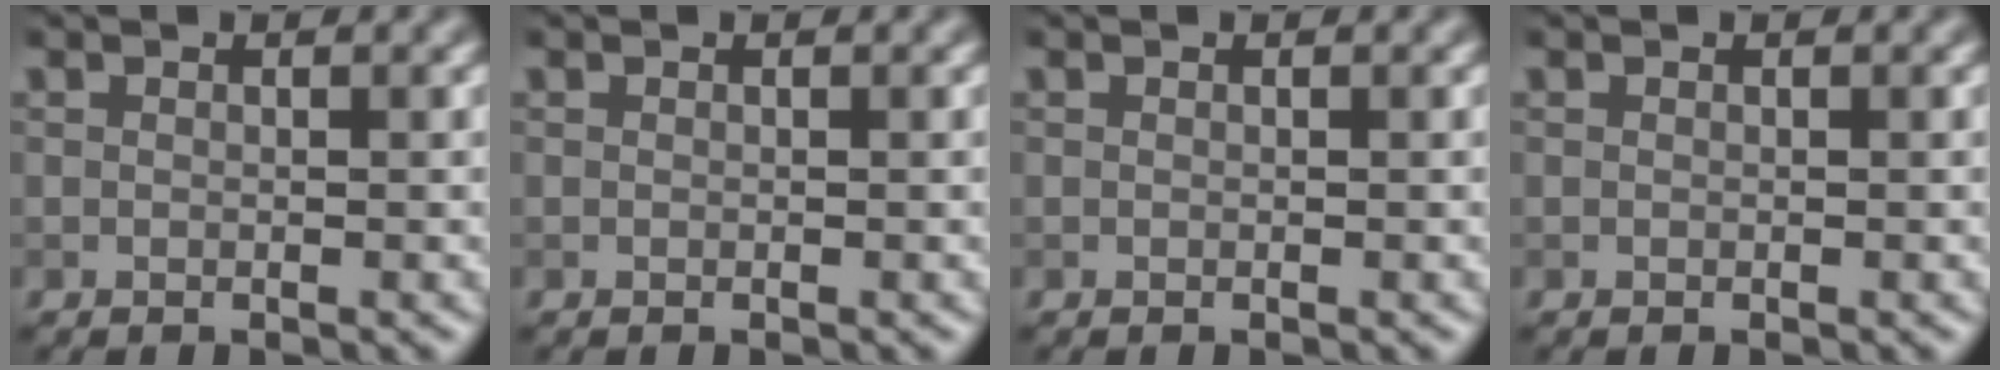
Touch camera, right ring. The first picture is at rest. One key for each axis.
{"total": 0.0}
{"total": 0.0}
{"total": 0.0}